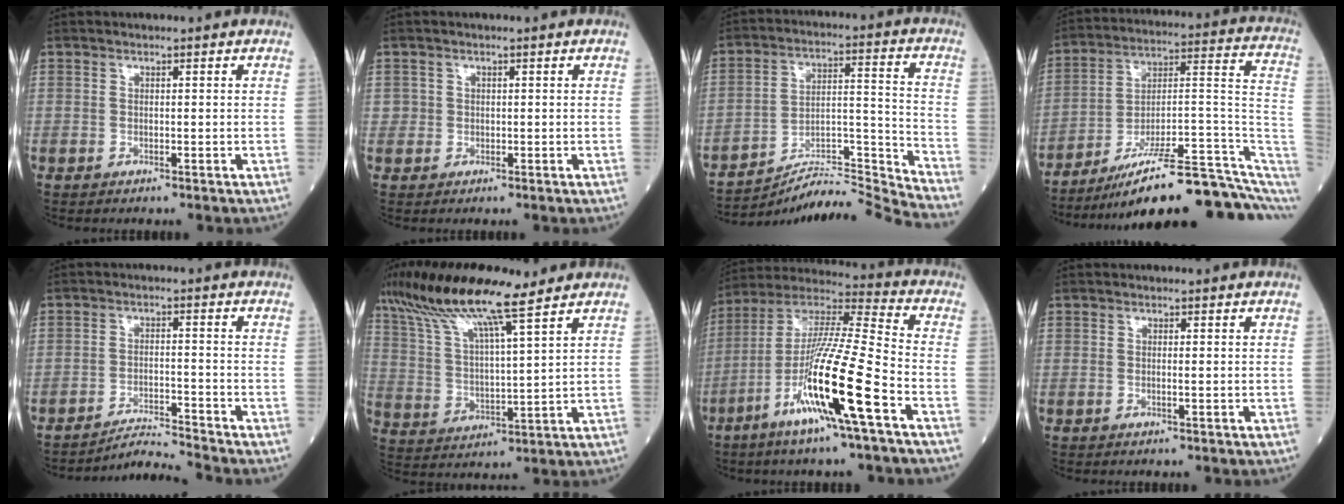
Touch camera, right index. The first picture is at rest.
{"total": 1.0, "force": [0.1, 1.0, 0.0], "torque": [0.008, 0.006, 0.002]}
{"total": 14.7, "force": [-14.1, -3.8, 1.1], "torque": [-0.004, 0.035, -0.229]}
{"total": 22.2, "force": [-16.1, 2.3, 15.1], "torque": [-0.145, 0.042, -0.242]}
{"total": 5.1, "force": [-4.5, -2.3, -0.6], "torque": [-0.001, -0.013, -0.075]}
{"total": 16.2, "force": [12.0, 1.2, 10.9], "torque": [-0.213, 0.026, 0.221]}
{"total": 17.9, "force": [-7.2, -0.5, 16.4], "torque": [-0.325, -0.018, -0.139]}
{"total": 0.5, "force": [0.0, -0.1, 0.5], "torque": [-0.011, 0.001, 0.000]}